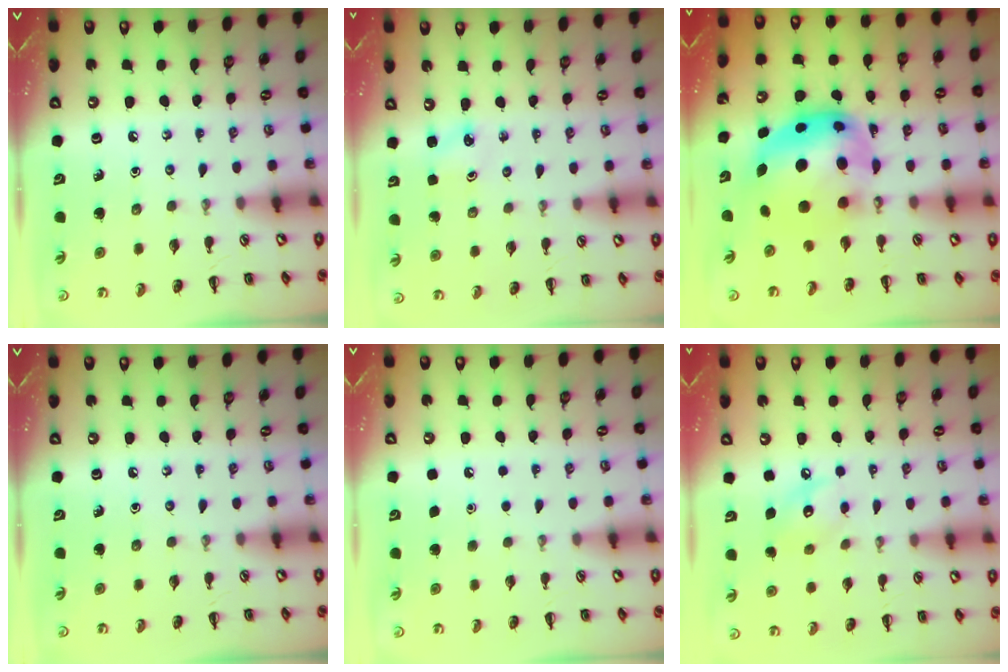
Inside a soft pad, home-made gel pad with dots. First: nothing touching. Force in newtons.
{"total": 2.3, "press": 2.2, "slide": 0.7}
{"total": 10.5, "press": 10.2, "slide": 2.7}
{"total": 0.0}
{"total": 1.8, "press": 1.7, "slide": 0.1}
{"total": 7.3, "press": 7.3, "slide": 0.9}